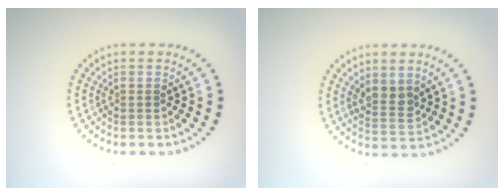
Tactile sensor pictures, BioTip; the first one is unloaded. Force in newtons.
{"total": 2.4, "press": 2.2, "slide": 1.0}